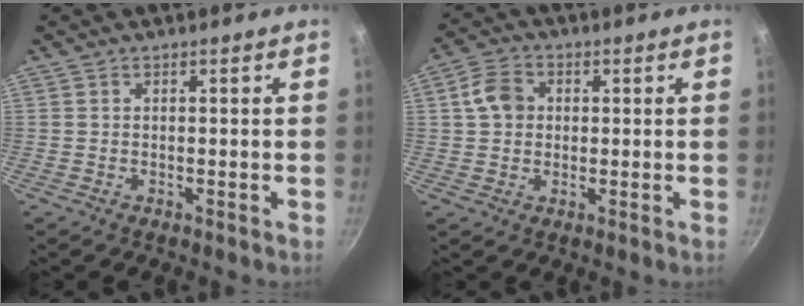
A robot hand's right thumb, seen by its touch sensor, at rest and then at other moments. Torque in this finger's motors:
{"motor_torque": [-0.56, 0.72, -0.16, 0.32, 0.11]}